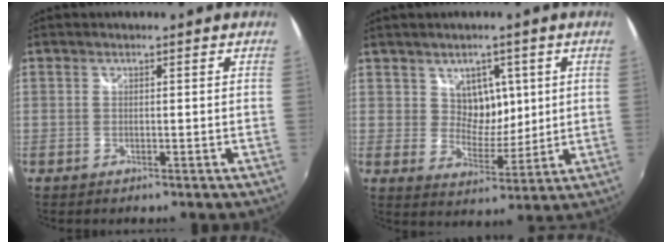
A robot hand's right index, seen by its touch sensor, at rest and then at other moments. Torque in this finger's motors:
{"motor_torque": [0.14, 0.17, 0.07, 0.00]}